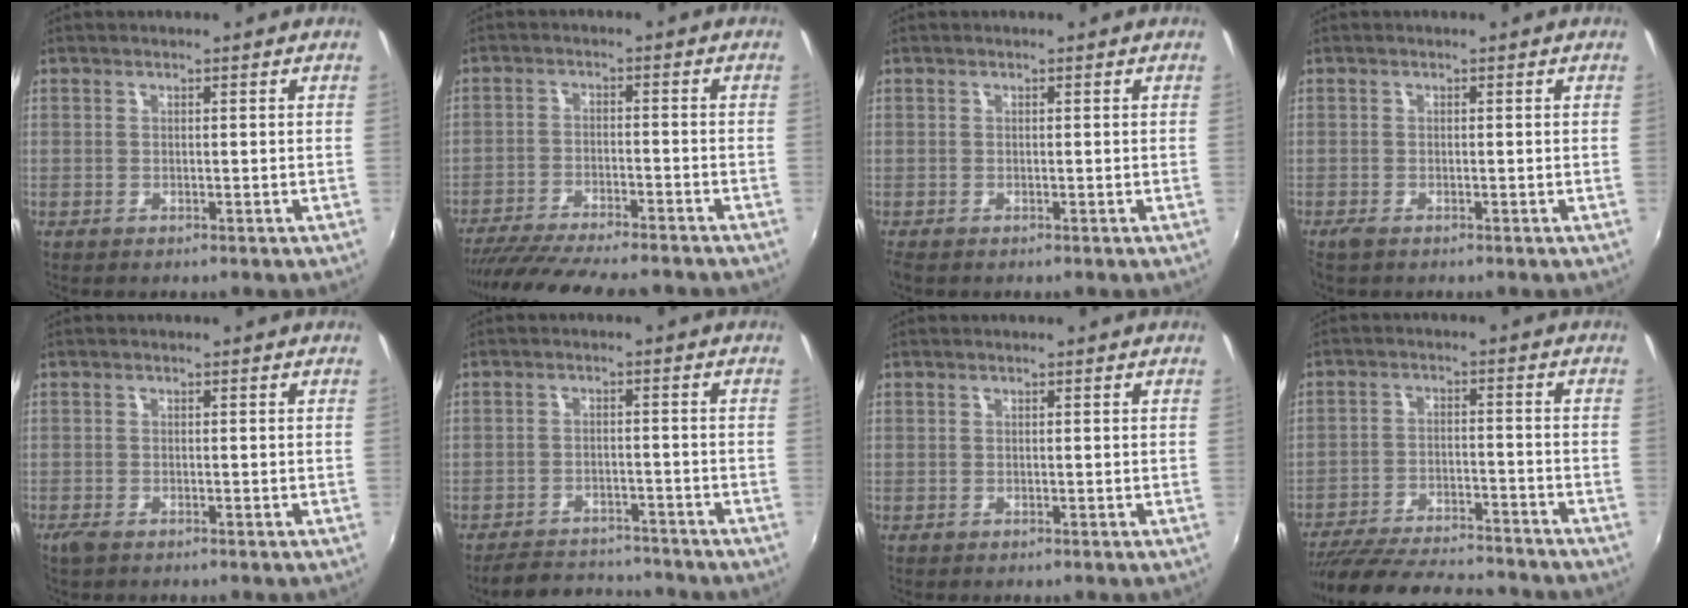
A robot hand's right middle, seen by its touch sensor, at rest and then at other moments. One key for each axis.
{"total": 17.4, "fx": -15.2, "fy": 2.7, "fz": 8.1, "tx": -0.158, "ty": -0.029, "tz": -0.233}
{"total": 0.9, "fx": -0.7, "fy": 0.3, "fz": 0.4, "tx": -0.011, "ty": -0.006, "tz": -0.012}
{"total": 1.6, "fx": -1.2, "fy": 0.5, "fz": 0.9, "tx": -0.020, "ty": -0.007, "tz": -0.024}
{"total": 1.9, "fx": -1.4, "fy": 0.7, "fz": 1.0, "tx": -0.023, "ty": -0.008, "tz": -0.027}
{"total": 9.2, "fx": -8.7, "fy": 2.4, "fz": 2.1, "tx": -0.061, "ty": 0.009, "tz": -0.125}
{"total": 0.0}
{"total": 20.1, "fx": -17.7, "fy": 4.4, "fz": 8.5, "tx": -0.172, "ty": -0.023, "tz": -0.264}